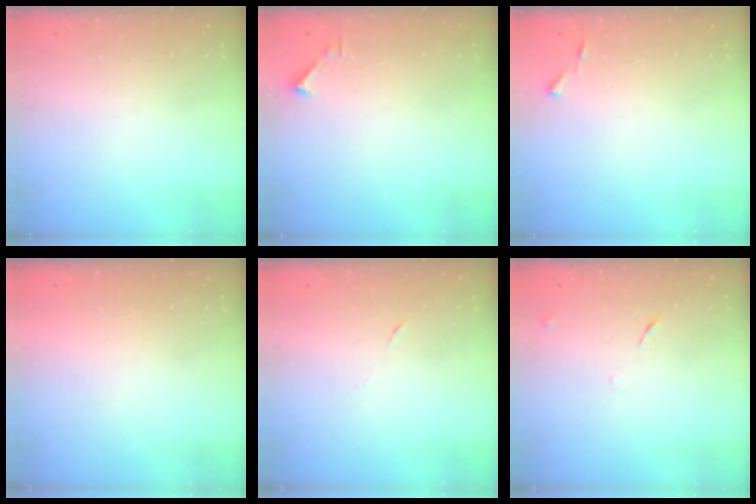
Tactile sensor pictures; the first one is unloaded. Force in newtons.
{"total": 1.7, "press": 1.7, "slide": 0.2}
{"total": 3.1, "press": 3.1, "slide": 0.3}
{"total": 1.5, "press": 1.5, "slide": 0.1}
{"total": 2.9, "press": 2.7, "slide": 1.0}
{"total": 6.2, "press": 6.2, "slide": 0.6}